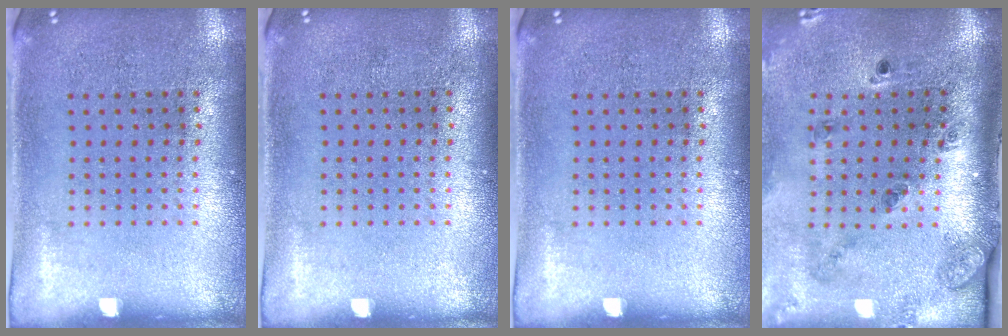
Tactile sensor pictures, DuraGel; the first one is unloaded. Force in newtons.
{"total": 0.0}
{"total": 0.0}
{"total": 1.8, "press": 1.5, "slide": 1.0}